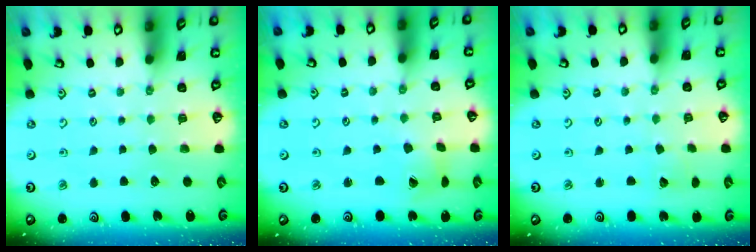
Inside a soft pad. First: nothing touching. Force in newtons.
{"total": 3.7, "press": 3.7, "slide": 0.5}
{"total": 2.7, "press": 2.7, "slide": 0.3}